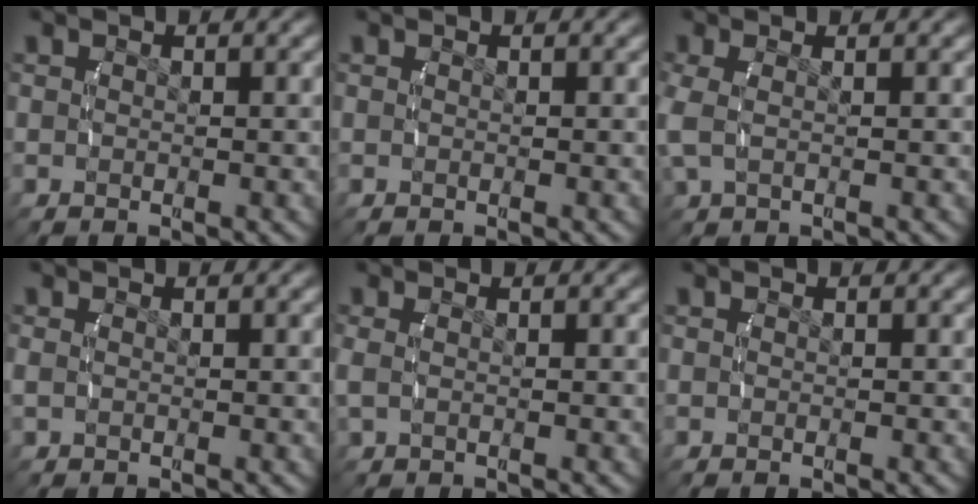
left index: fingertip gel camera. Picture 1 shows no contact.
{"total": 0.0}
{"total": 2.0, "force": [0.2, 1.0, 1.7], "torque": [-0.051, -0.002, 0.011]}
{"total": 0.8, "force": [0.0, 0.5, 0.6], "torque": [-0.023, -0.005, 0.004]}
{"total": 1.2, "force": [0.1, 0.6, 1.0], "torque": [-0.034, -0.004, 0.007]}
{"total": 0.0}